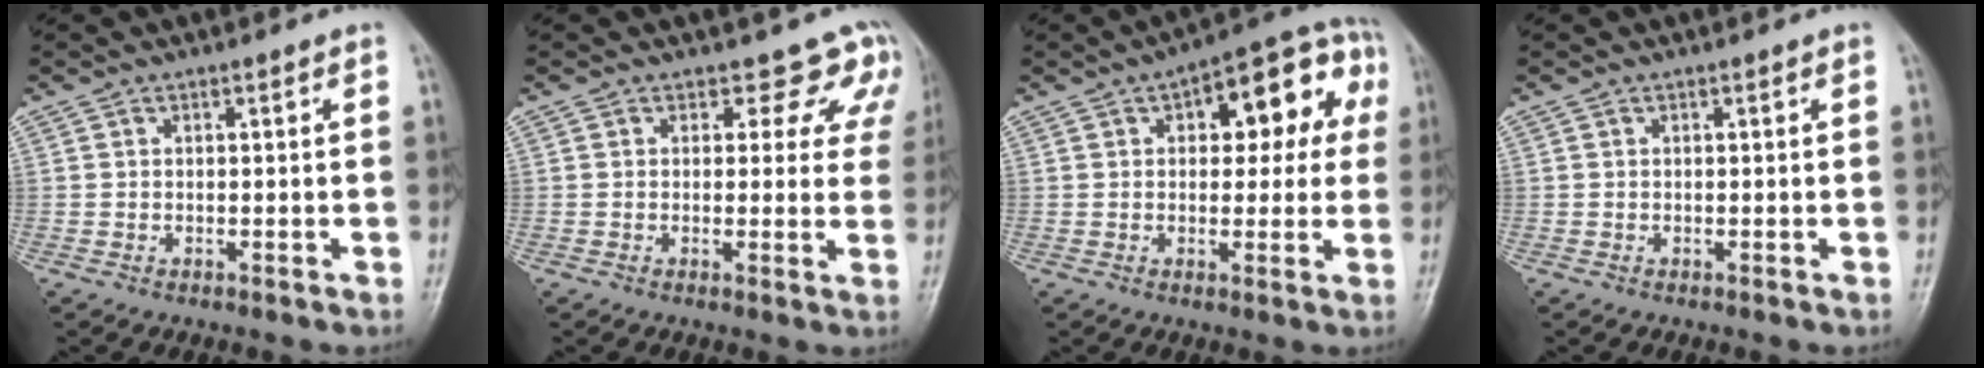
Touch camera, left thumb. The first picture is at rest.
{"total": 7.2, "force": [5.5, 4.4, 1.4], "torque": [0.034, -0.022, 0.038]}
{"total": 15.0, "force": [4.3, 7.5, 12.2], "torque": [-0.106, 0.033, 0.046]}
{"total": 0.0}